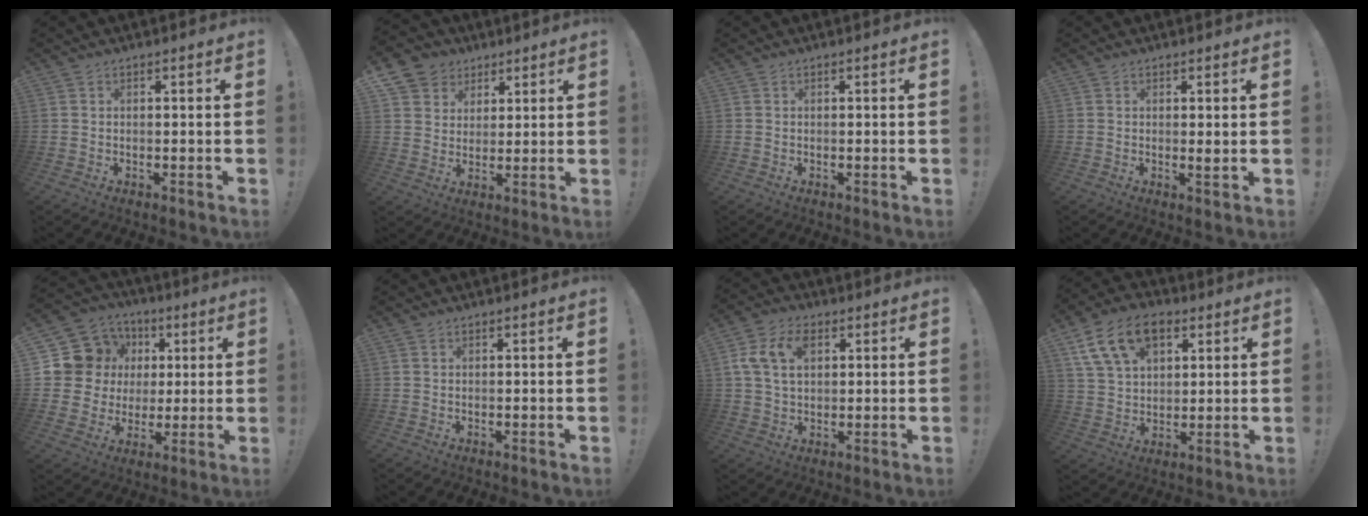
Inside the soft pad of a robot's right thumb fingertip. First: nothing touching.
{"total": 8.1, "force": [3.9, 7.0, 1.4], "torque": [-0.015, -0.028, 0.080]}
{"total": 0.0}
{"total": 1.4, "force": [0.4, 0.0, 1.4], "torque": [-0.011, -0.009, 0.005]}
{"total": 14.1, "force": [3.5, 12.9, 4.5], "torque": [-0.069, -0.006, 0.095]}
{"total": 0.0}
{"total": 10.4, "force": [3.2, 7.1, 6.9], "torque": [-0.132, 0.007, 0.060]}
{"total": 16.5, "force": [8.0, 10.9, 9.5], "torque": [-0.151, -0.027, 0.152]}